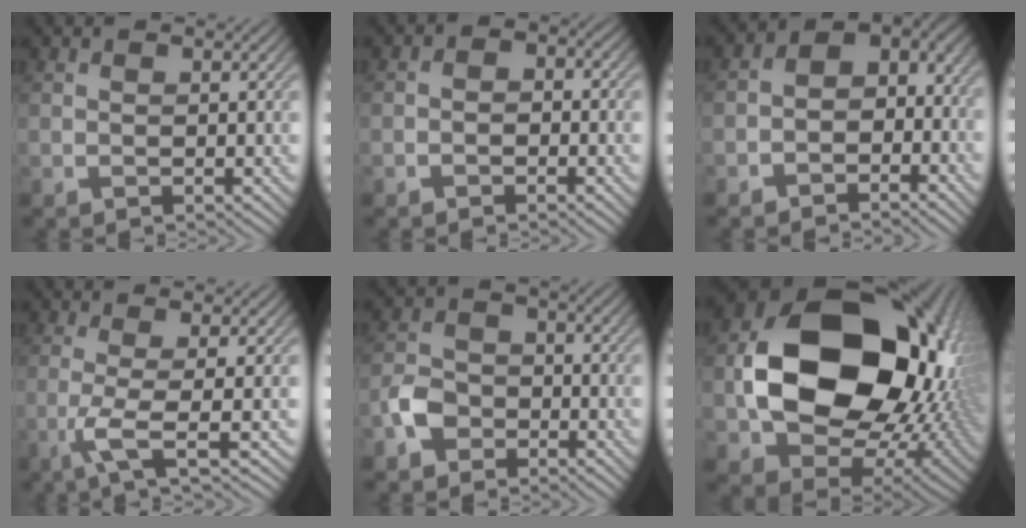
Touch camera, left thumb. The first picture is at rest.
{"total": 1.9, "force": [-0.9, 1.5, 0.8], "torque": [-0.008, 0.002, -0.022]}
{"total": 6.3, "force": [-2.4, 4.2, 4.0], "torque": [-0.054, -0.003, -0.050]}
{"total": 4.7, "force": [-1.4, 0.7, 4.4], "torque": [-0.080, -0.001, -0.041]}
{"total": 4.8, "force": [-2.7, 3.4, 2.0], "torque": [-0.048, 0.000, -0.064]}
{"total": 19.3, "force": [1.4, 15.0, 12.1], "torque": [-0.230, -0.047, 0.059]}